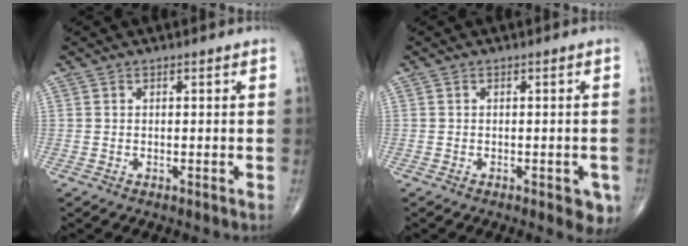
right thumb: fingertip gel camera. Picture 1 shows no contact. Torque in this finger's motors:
{"motor_torque": [0.67, 0.81, 0.16, -0.33, 0.08]}